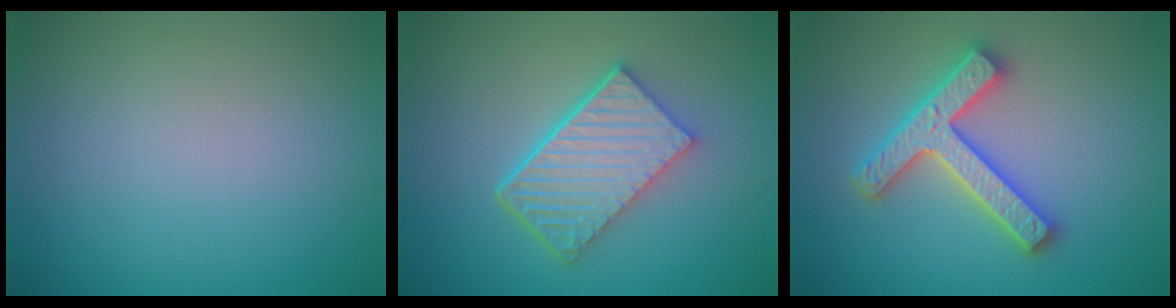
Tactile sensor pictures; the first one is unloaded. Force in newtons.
{"total": 6.2, "press": 4.5, "slide": 4.3}
{"total": 4.5, "press": 4.4, "slide": 0.8}